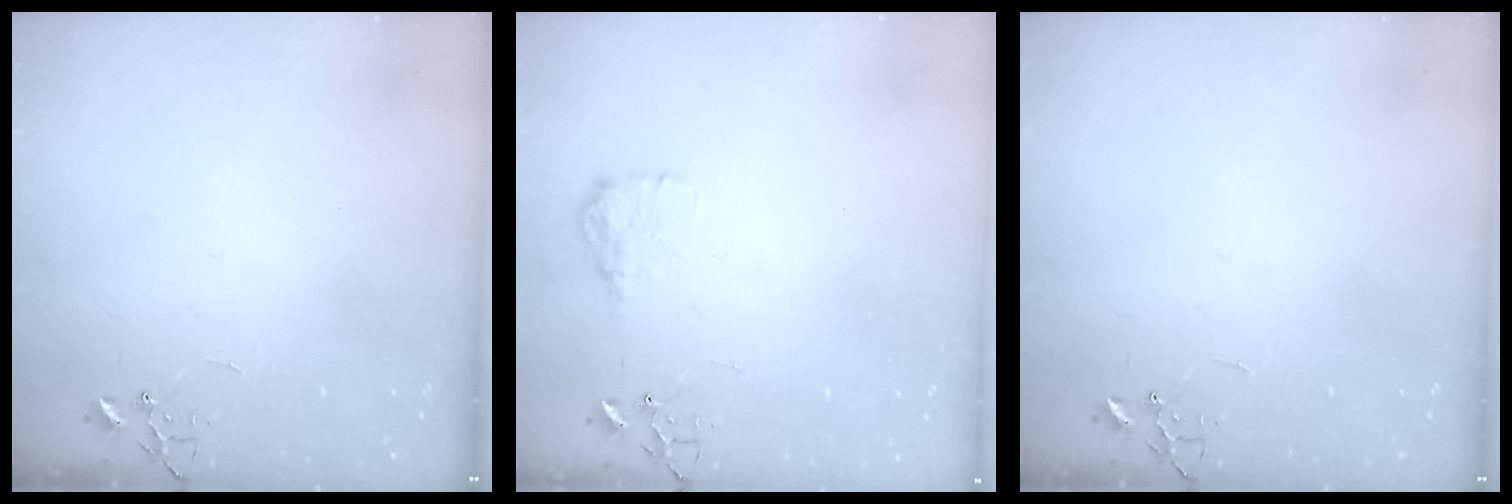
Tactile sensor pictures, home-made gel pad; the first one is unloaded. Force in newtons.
{"total": 9.6, "press": 9.6, "slide": 0.3}
{"total": 0.0}